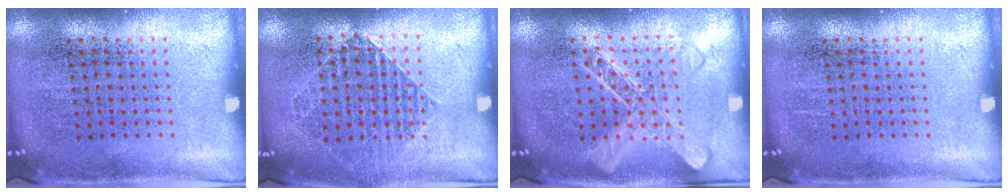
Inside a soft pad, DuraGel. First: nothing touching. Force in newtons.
{"total": 1.2, "press": 1.2, "slide": 0.4}
{"total": 1.5, "press": 1.5, "slide": 0.3}
{"total": 0.0}